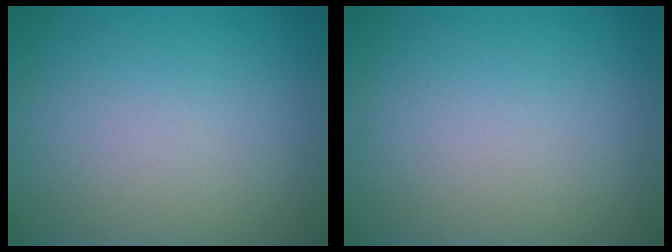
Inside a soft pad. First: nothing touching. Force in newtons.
{"total": 0.0}